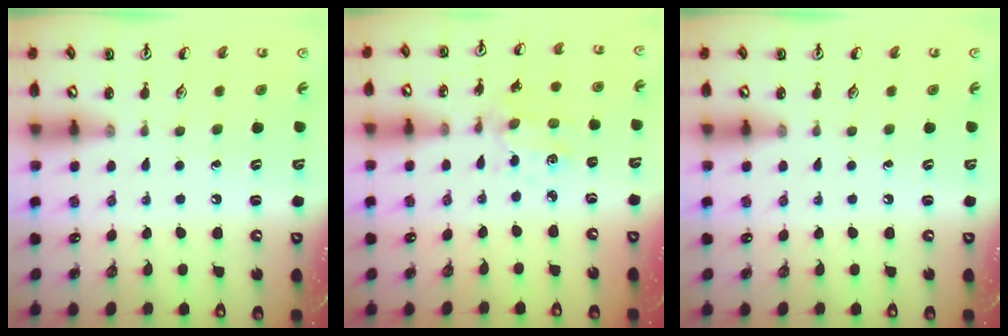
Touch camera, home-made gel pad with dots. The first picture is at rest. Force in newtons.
{"total": 1.9, "press": 1.9, "slide": 0.3}
{"total": 0.0}